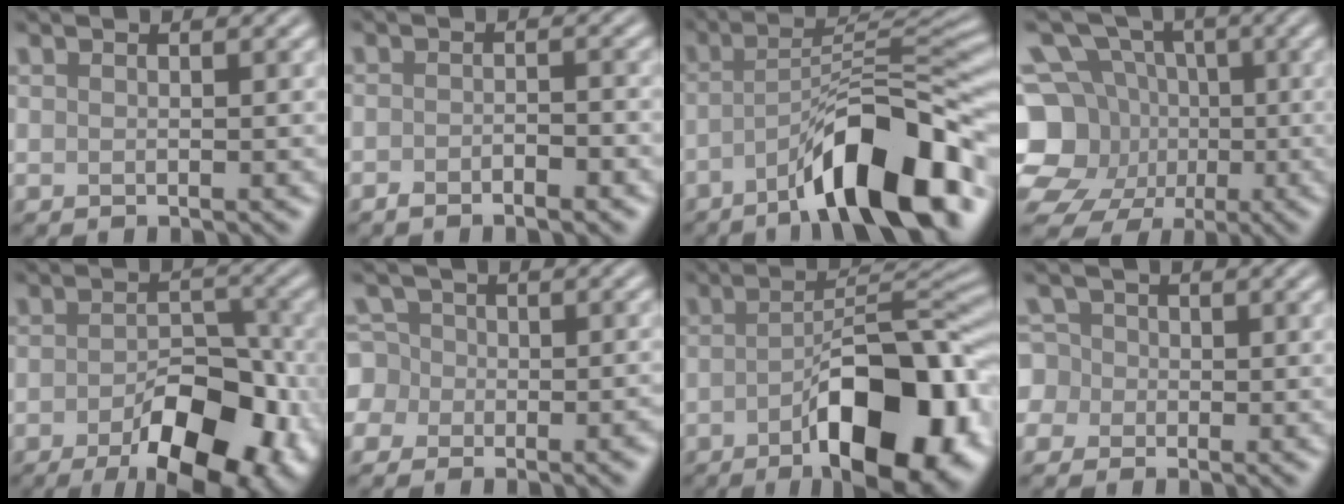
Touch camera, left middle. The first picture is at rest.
{"total": 2.0, "force": [-1.6, 0.5, 1.1], "torque": [-0.018, -0.001, -0.024]}
{"total": 11.1, "force": [-6.5, 2.2, 8.7], "torque": [-0.126, 0.022, -0.108]}
{"total": 12.2, "force": [-2.7, 11.3, 3.9], "torque": [-0.123, -0.004, -0.069]}
{"total": 10.4, "force": [-5.3, 4.6, 7.6], "torque": [-0.109, -0.005, -0.067]}
{"total": 6.1, "force": [-2.6, 5.2, 1.7], "torque": [-0.012, 0.016, -0.073]}
{"total": 13.0, "force": [-5.3, 4.9, 10.9], "torque": [-0.153, 0.000, -0.076]}
{"total": 3.4, "force": [-0.8, 3.3, 0.5], "torque": [0.003, 0.021, -0.043]}